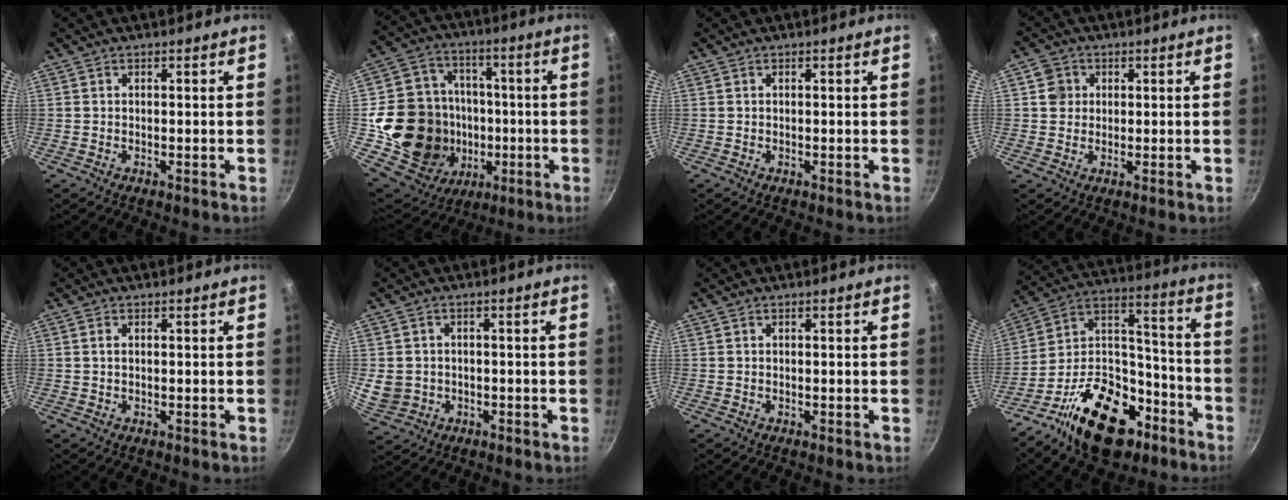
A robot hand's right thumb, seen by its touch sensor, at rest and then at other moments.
{"total": 21.3, "force": [-2.3, 18.7, 10.0], "torque": [-0.168, 0.039, -0.023]}
{"total": 0.0}
{"total": 4.0, "force": [1.1, 3.7, 1.0], "torque": [0.007, 0.004, 0.013]}
{"total": 1.3, "force": [0.4, 0.7, 1.0], "torque": [-0.019, 0.002, 0.007]}
{"total": 5.6, "force": [-0.7, 5.0, 2.5], "torque": [-0.041, 0.005, -0.004]}
{"total": 0.0}
{"total": 22.7, "force": [-13.0, 12.8, 13.5], "torque": [-0.172, 0.096, -0.217]}